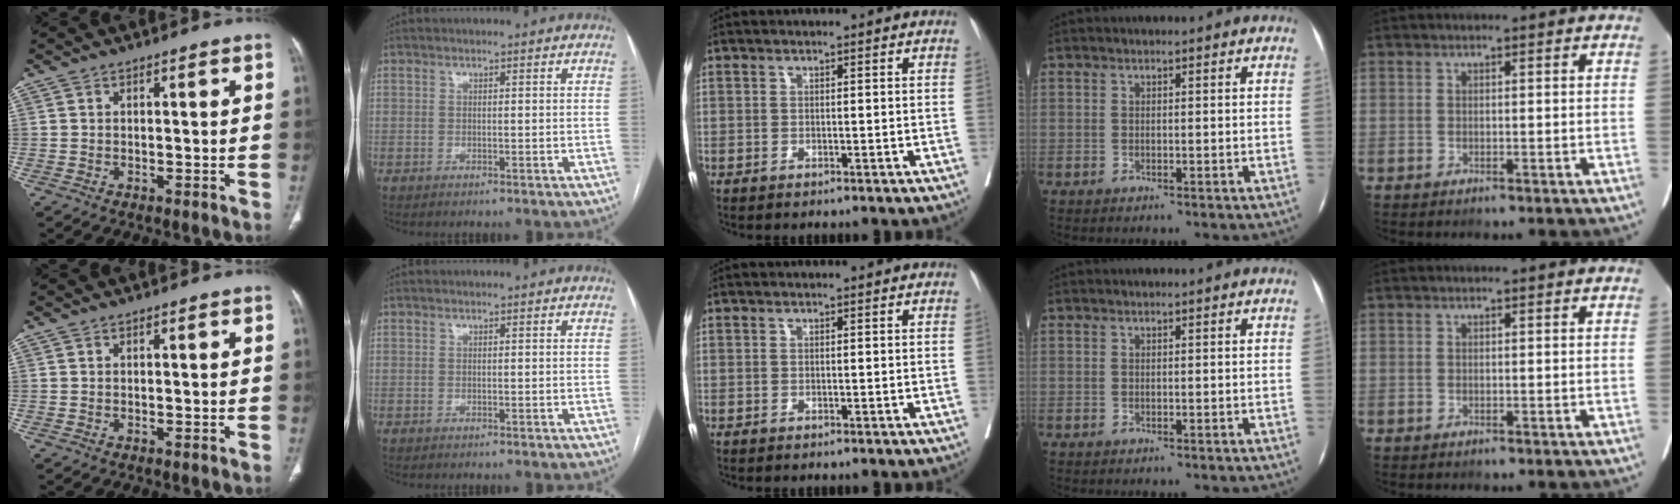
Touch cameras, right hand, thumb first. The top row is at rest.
{}